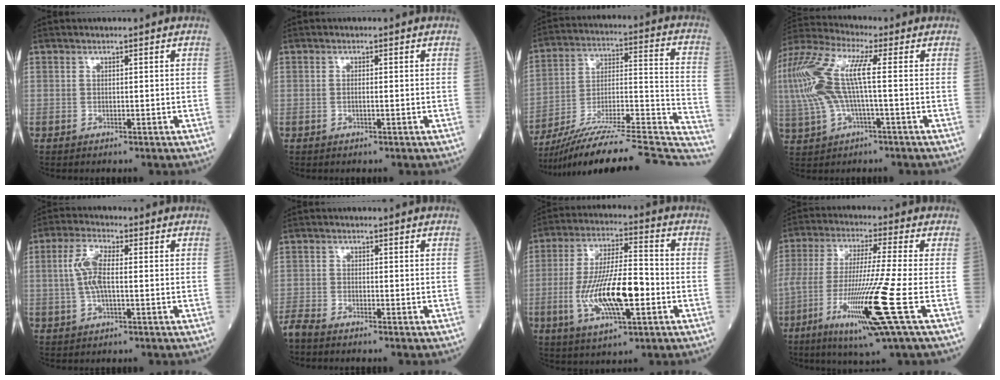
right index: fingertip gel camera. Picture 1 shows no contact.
{"total": 0.8, "force": [0.0, 0.1, 0.8], "torque": [-0.017, 0.001, 0.001]}
{"total": 32.3, "force": [-28.8, 1.9, 14.5], "torque": [-0.150, -0.013, -0.416]}
{"total": 14.7, "force": [0.7, 3.8, 14.1], "torque": [-0.334, 0.029, 0.012]}
{"total": 5.6, "force": [0.2, 1.4, 5.4], "torque": [-0.125, 0.008, 0.003]}
{"total": 3.6, "force": [-3.3, 0.0, 1.4], "torque": [-0.027, -0.009, -0.059]}
{"total": 14.1, "force": [-3.3, 3.0, 13.3], "torque": [-0.264, -0.003, -0.055]}
{"total": 15.5, "force": [-5.8, -1.6, 14.3], "torque": [-0.297, -0.038, -0.111]}